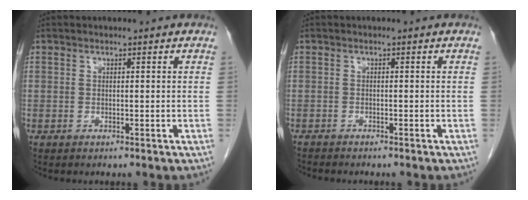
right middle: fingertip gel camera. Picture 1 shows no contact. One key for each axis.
{"total": 1.8, "fx": -1.7, "fy": 0.3, "fz": 0.5, "tx": -0.010, "ty": -0.003, "tz": -0.025}